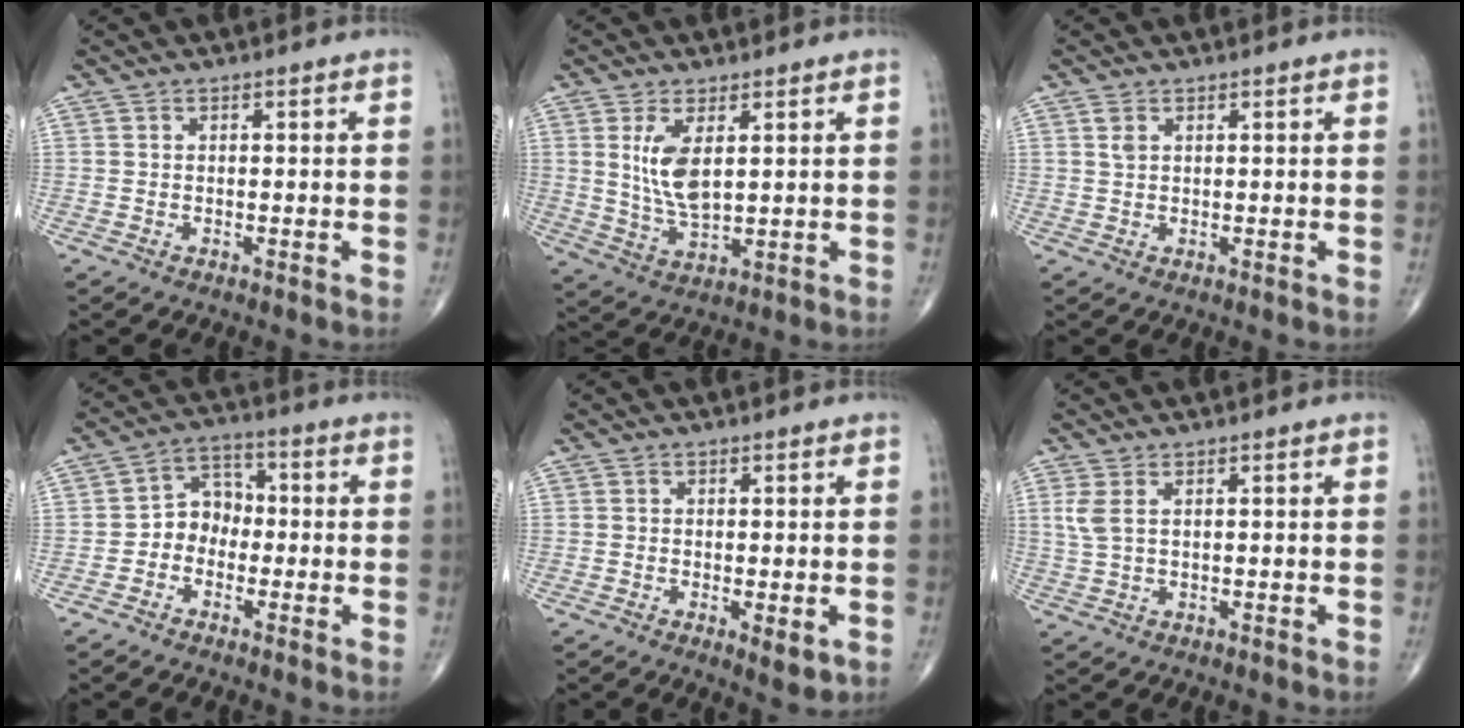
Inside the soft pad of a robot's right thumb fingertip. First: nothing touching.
{"total": 7.8, "force": [2.1, 3.3, 6.7], "torque": [-0.130, -0.018, 0.054]}
{"total": 1.5, "force": [0.8, 0.8, 1.0], "torque": [-0.022, 0.004, 0.020]}
{"total": 6.1, "force": [-1.5, 5.0, 3.2], "torque": [-0.022, 0.031, -0.045]}
{"total": 3.2, "force": [-0.8, 1.1, 2.9], "torque": [-0.044, -0.010, -0.010]}
{"total": 2.9, "force": [1.0, 1.2, 2.4], "torque": [-0.066, 0.005, 0.029]}